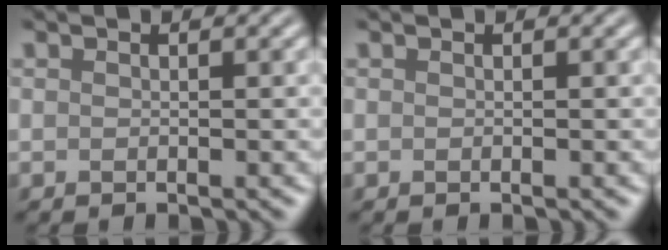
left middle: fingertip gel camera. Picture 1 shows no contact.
{"total": 0.0}